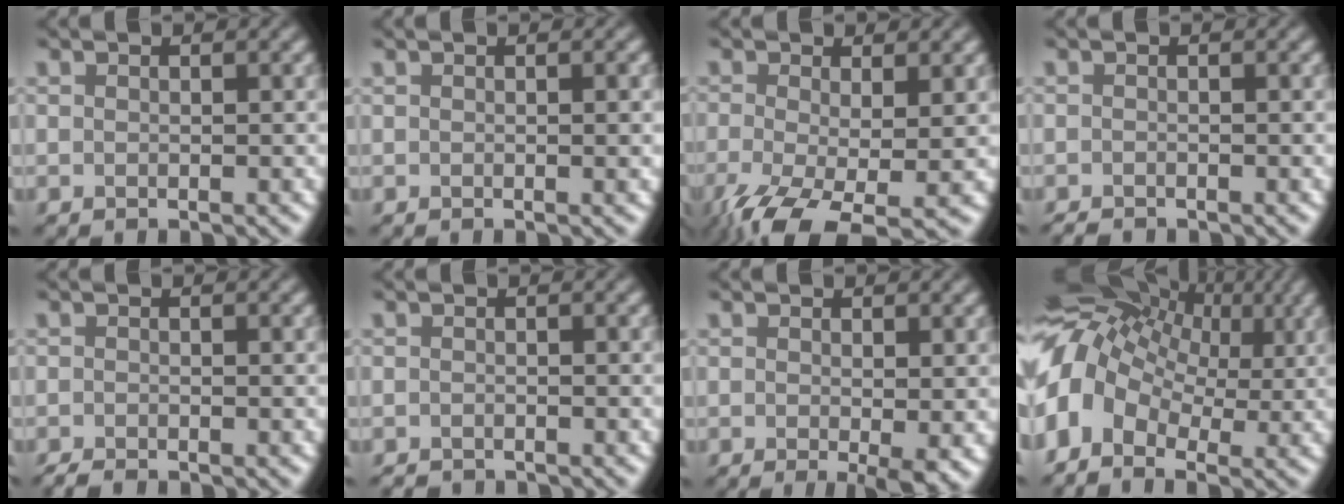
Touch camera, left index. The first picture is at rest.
{"total": 1.4, "force": [0.3, 0.3, 1.3], "torque": [-0.018, 0.003, 0.004]}
{"total": 7.4, "force": [-3.3, 2.8, 6.0], "torque": [-0.134, -0.029, -0.058]}
{"total": 0.9, "force": [-0.9, 0.1, 0.2], "torque": [-0.006, -0.007, -0.020]}
{"total": 1.3, "force": [-1.1, 0.2, 0.5], "torque": [-0.014, -0.005, -0.027]}
{"total": 1.0, "force": [-1.0, 0.1, 0.0], "torque": [0.000, -0.012, -0.022]}
{"total": 2.5, "force": [-0.3, 0.3, 2.4], "torque": [-0.037, -0.010, -0.003]}
{"total": 12.3, "force": [1.4, 9.0, 8.4], "torque": [-0.175, 0.018, 0.021]}